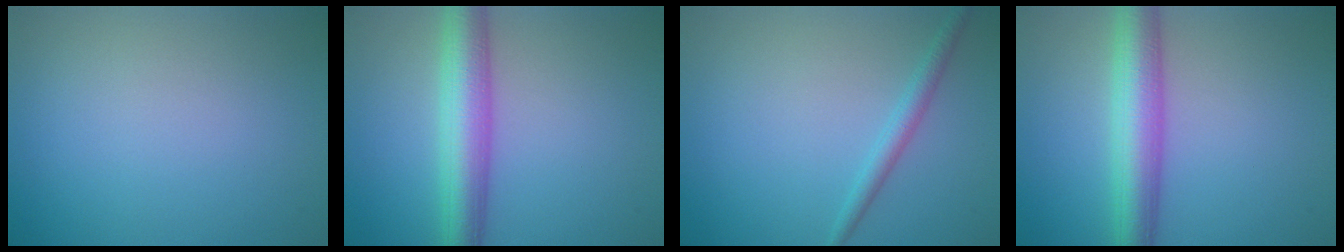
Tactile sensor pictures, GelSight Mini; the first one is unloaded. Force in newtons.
{"total": 5.8, "press": 5.8, "slide": 0.2}
{"total": 1.8, "press": 1.8, "slide": 0.0}
{"total": 5.8, "press": 5.8, "slide": 0.2}